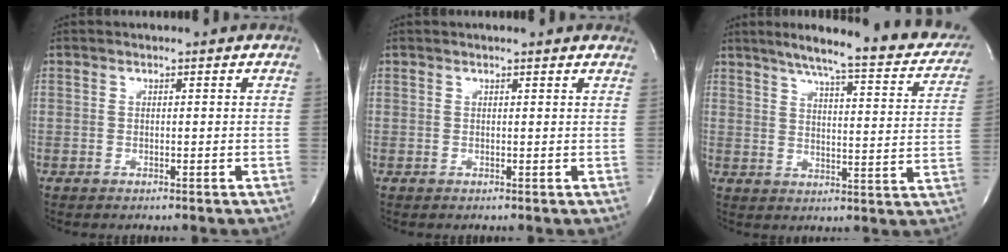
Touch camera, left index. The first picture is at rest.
{"total": 3.7, "force": [3.2, 0.5, 1.7], "torque": [-0.027, 0.011, 0.029]}
{"total": 22.0, "force": [18.0, 3.0, 12.3], "torque": [-0.169, -0.017, 0.215]}